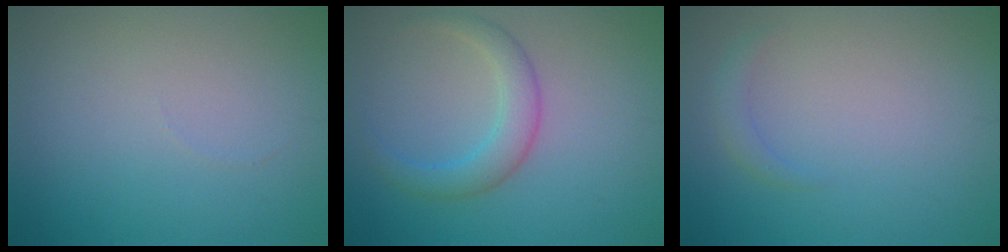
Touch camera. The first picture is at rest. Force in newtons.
{"total": 3.0, "press": 3.0, "slide": 0.1}
{"total": 1.1, "press": 1.1, "slide": 0.0}